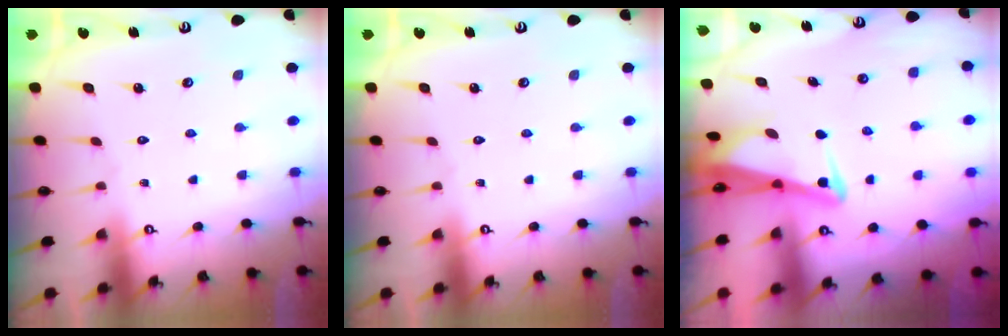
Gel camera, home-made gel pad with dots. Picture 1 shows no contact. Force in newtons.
{"total": 0.0}
{"total": 3.5, "press": 3.4, "slide": 0.8}